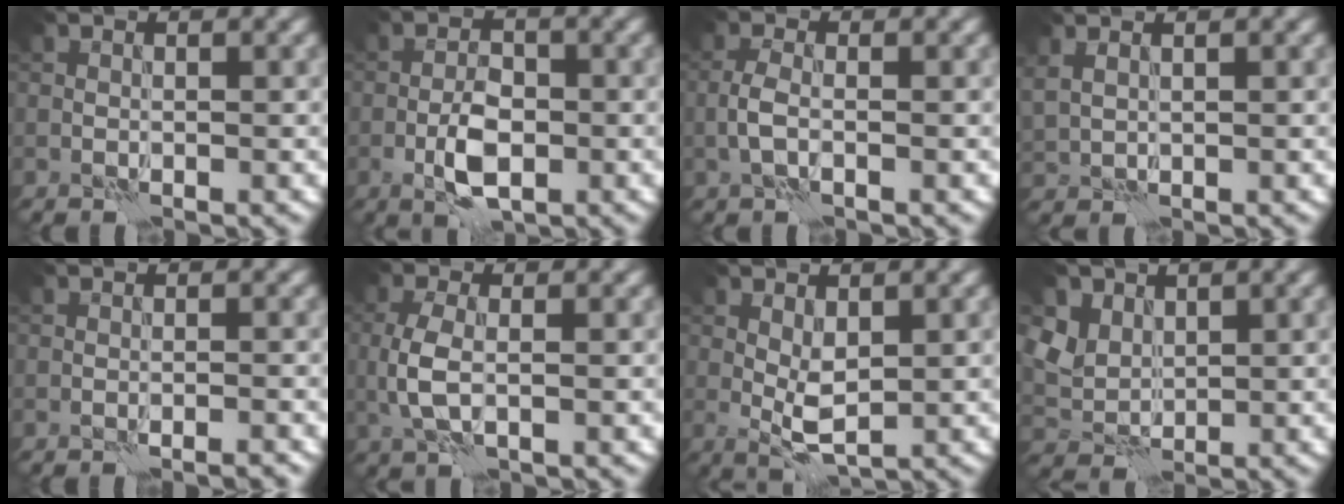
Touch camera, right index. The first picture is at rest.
{"total": 4.1, "force": [-1.6, 1.9, 3.3], "torque": [-0.059, 0.003, -0.032]}
{"total": 1.9, "force": [-0.6, 0.8, 1.6], "torque": [-0.039, 0.006, -0.017]}
{"total": 1.4, "force": [1.2, 0.5, 0.7], "torque": [-0.018, 0.003, 0.030]}
{"total": 1.3, "force": [-1.0, 0.1, 0.9], "torque": [-0.007, 0.006, -0.019]}
{"total": 3.2, "force": [-0.1, 1.6, 2.8], "torque": [-0.070, 0.002, -0.002]}
{"total": 2.7, "force": [0.4, 1.2, 2.5], "torque": [-0.049, -0.002, 0.011]}
{"total": 3.9, "force": [2.1, 2.9, 1.4], "torque": [-0.046, -0.007, 0.058]}